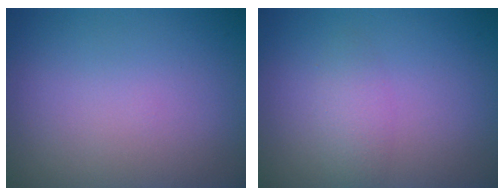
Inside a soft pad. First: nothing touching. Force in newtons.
{"total": 1.8, "press": 1.8, "slide": 0.0}